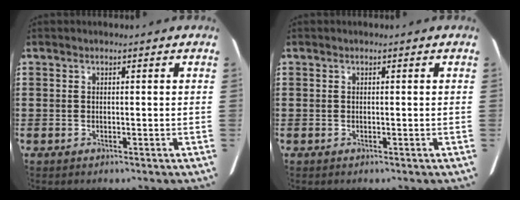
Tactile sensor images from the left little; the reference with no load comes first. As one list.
[{"total": 0.0}]